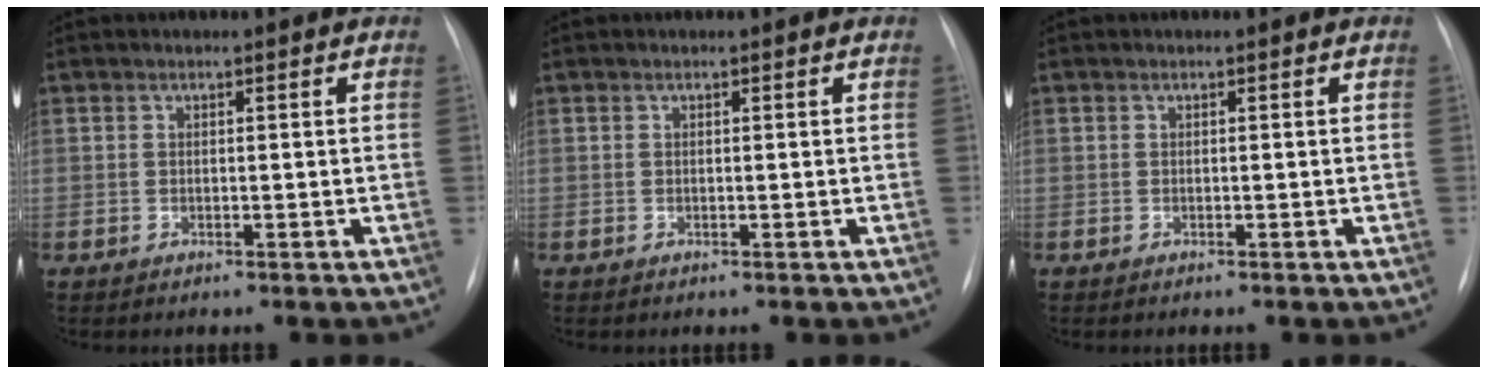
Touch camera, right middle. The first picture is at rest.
{"total": 0.0}
{"total": 0.0}